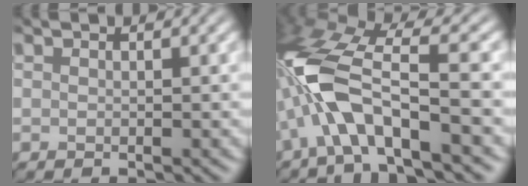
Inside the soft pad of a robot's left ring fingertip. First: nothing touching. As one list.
[{"total": 8.4, "force": [-3.5, 2.5, 7.2], "torque": [-0.158, 0.016, -0.080]}]